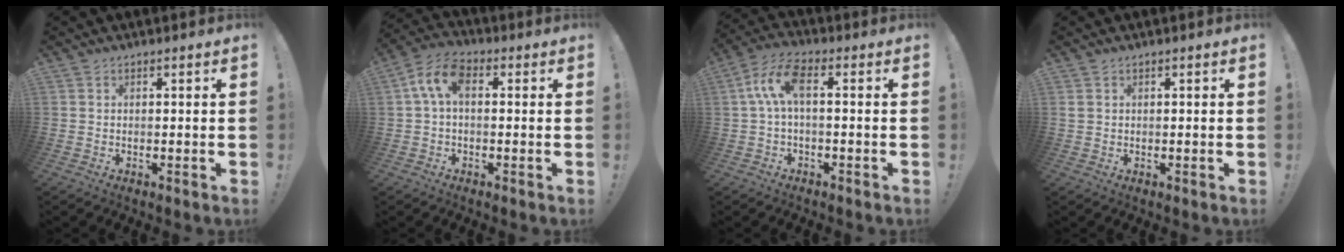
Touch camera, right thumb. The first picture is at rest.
{"total": 8.3, "force": [1.6, 4.6, 6.7], "torque": [-0.142, 0.001, 0.032]}
{"total": 8.6, "force": [0.8, 3.1, 8.0], "torque": [-0.162, 0.000, 0.012]}
{"total": 0.9, "force": [0.4, 0.8, 0.4], "torque": [-0.008, 0.003, 0.007]}